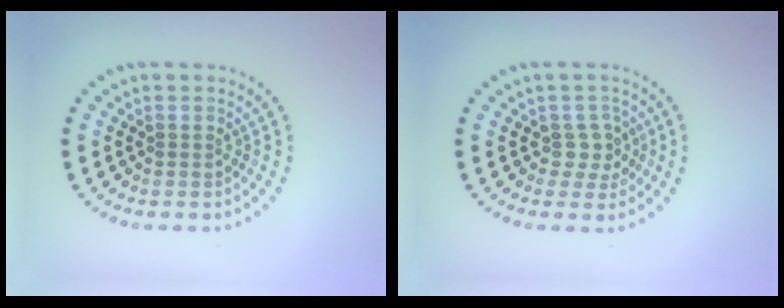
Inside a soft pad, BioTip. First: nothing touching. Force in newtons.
{"total": 1.9, "press": 1.6, "slide": 1.0}